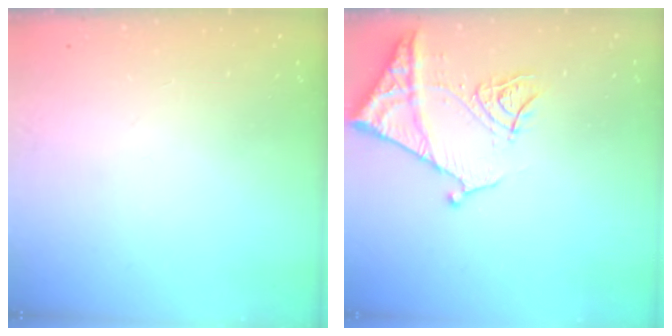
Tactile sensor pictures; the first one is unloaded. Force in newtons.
{"total": 11.9, "press": 11.8, "slide": 1.4}